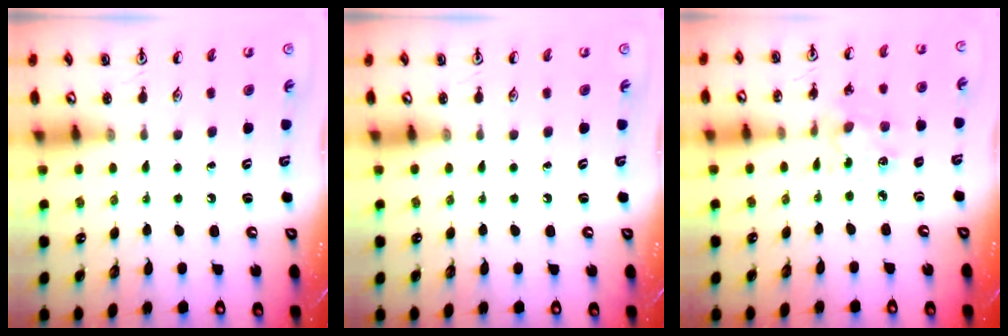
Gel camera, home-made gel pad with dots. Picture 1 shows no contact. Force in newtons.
{"total": 0.0}
{"total": 2.6, "press": 2.4, "slide": 0.9}